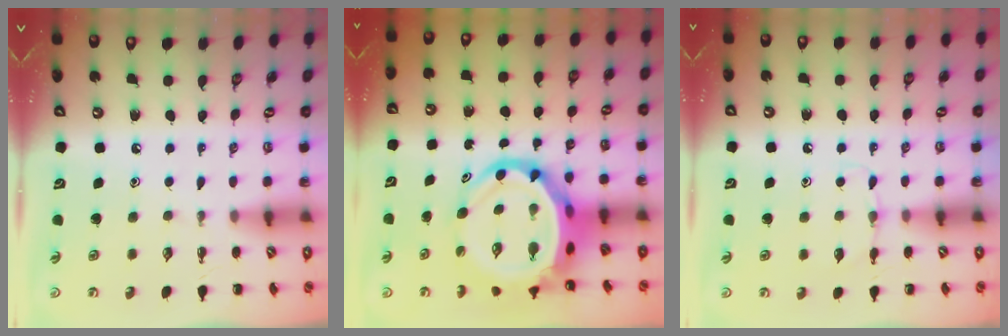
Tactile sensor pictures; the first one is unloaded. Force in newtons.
{"total": 10.2, "press": 9.8, "slide": 2.8}
{"total": 5.3, "press": 5.1, "slide": 1.5}